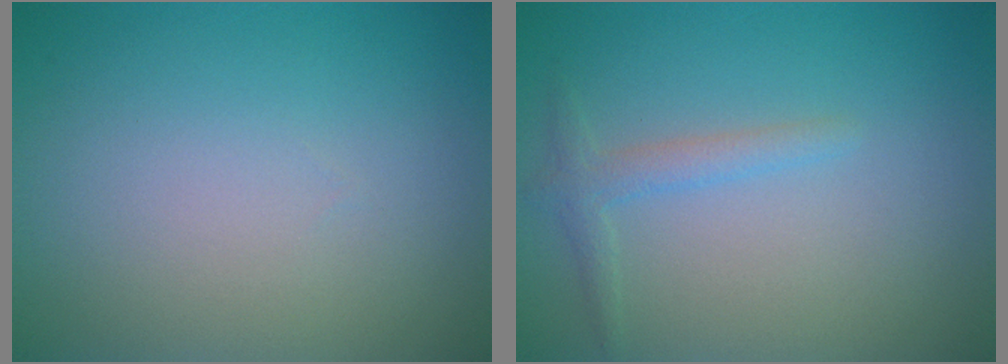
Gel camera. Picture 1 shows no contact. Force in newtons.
{"total": 1.3, "press": 1.3, "slide": 0.1}